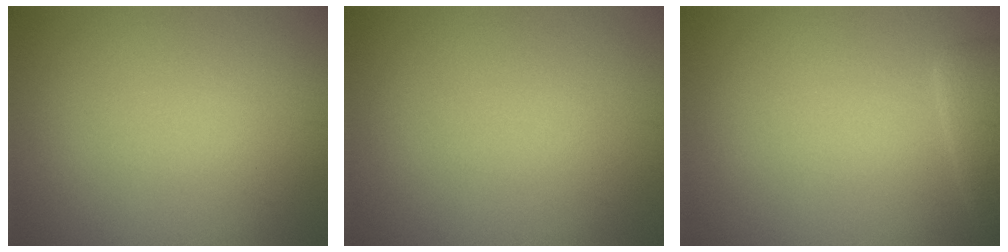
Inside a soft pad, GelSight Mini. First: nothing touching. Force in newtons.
{"total": 0.0}
{"total": 2.1, "press": 2.1, "slide": 0.2}